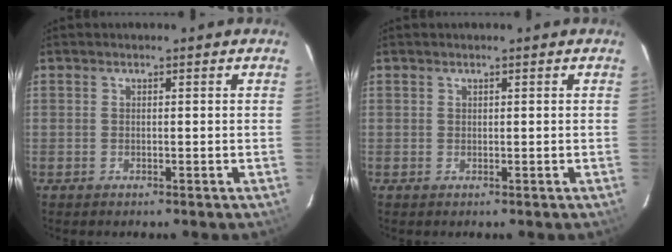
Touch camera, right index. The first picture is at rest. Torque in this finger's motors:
{"motor_torque": [0.07, 0.04, -0.01, 0.01]}